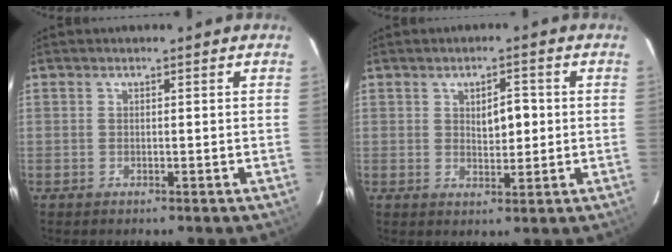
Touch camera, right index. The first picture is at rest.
{"total": 3.9, "force": [0.6, 1.8, 3.4], "torque": [-0.052, 0.002, 0.014]}